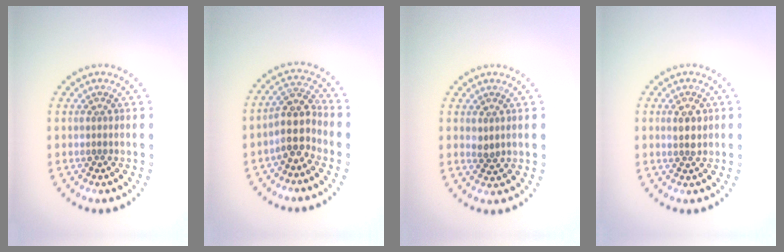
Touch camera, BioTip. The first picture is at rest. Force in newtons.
{"total": 3.5, "press": 3.0, "slide": 1.9}
{"total": 1.0, "press": 0.9, "slide": 0.4}
{"total": 1.7, "press": 1.7, "slide": 0.2}